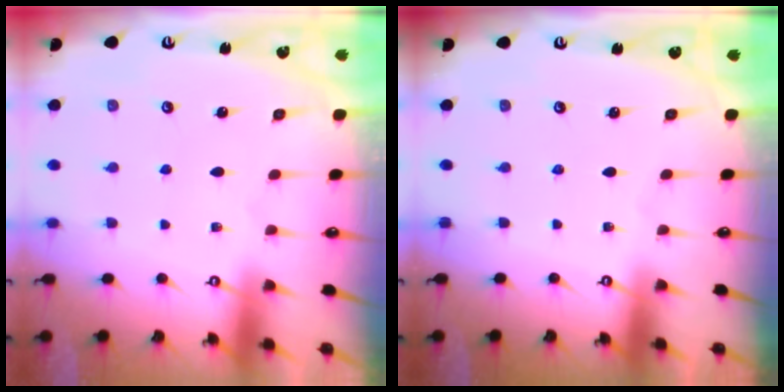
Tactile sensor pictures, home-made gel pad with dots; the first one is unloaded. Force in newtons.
{"total": 0.0}